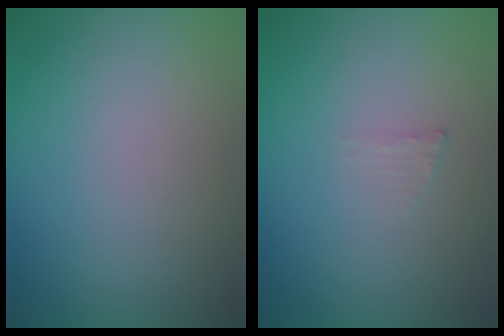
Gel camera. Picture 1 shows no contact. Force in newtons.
{"total": 0.6, "press": 0.6, "slide": 0.1}